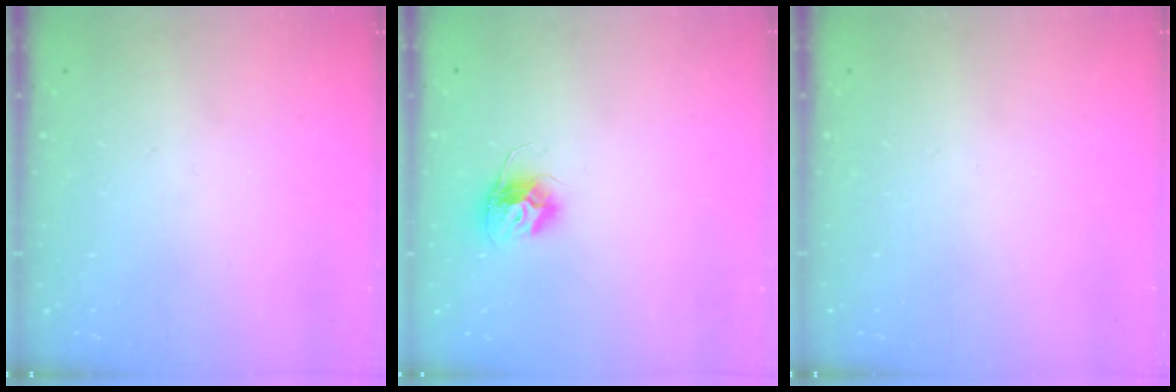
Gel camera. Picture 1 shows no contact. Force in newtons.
{"total": 10.1, "press": 10.1, "slide": 0.7}
{"total": 0.0}